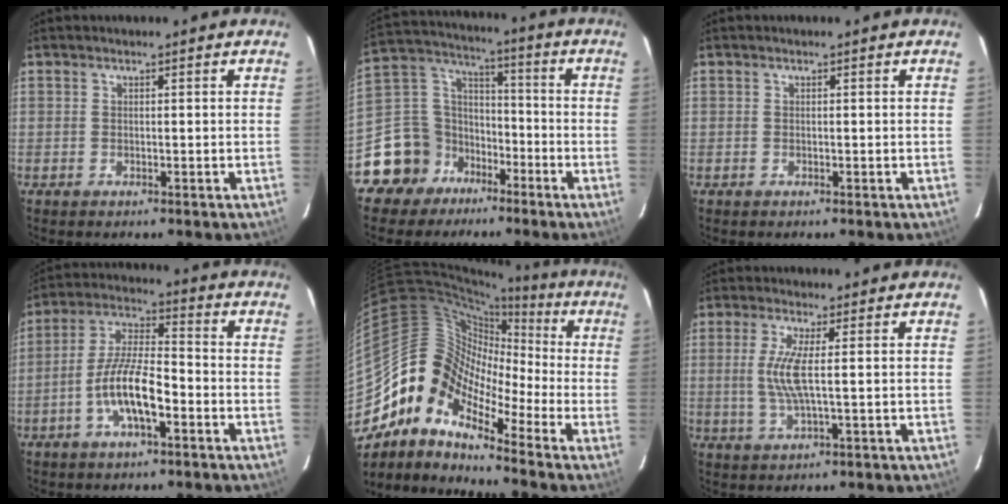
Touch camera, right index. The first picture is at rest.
{"total": 13.0, "force": [-8.7, 9.6, 1.8], "torque": [-0.065, 0.059, -0.152]}
{"total": 0.0}
{"total": 11.1, "force": [-4.5, 3.1, 9.6], "torque": [-0.197, 0.004, -0.085]}
{"total": 11.9, "force": [-6.9, 7.8, 5.8], "torque": [-0.096, 0.019, -0.167]}
{"total": 6.0, "force": [0.3, 0.5, 6.0], "torque": [-0.127, -0.005, 0.006]}